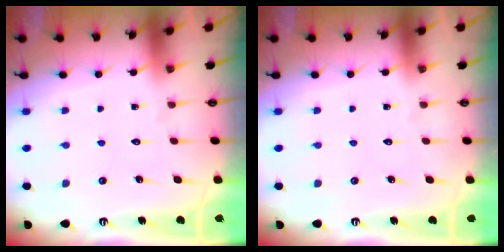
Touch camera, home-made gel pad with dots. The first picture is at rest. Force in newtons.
{"total": 0.0}